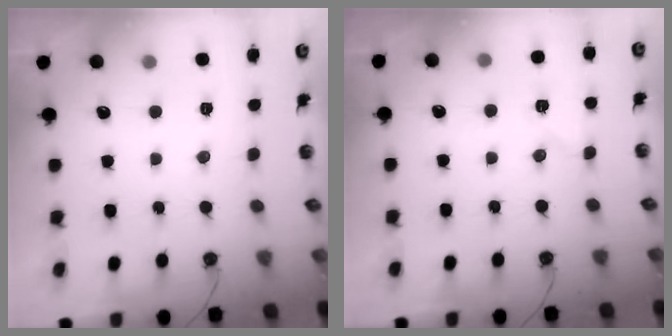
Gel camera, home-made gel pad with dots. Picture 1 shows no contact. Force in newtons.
{"total": 5.8, "press": 5.6, "slide": 1.6}